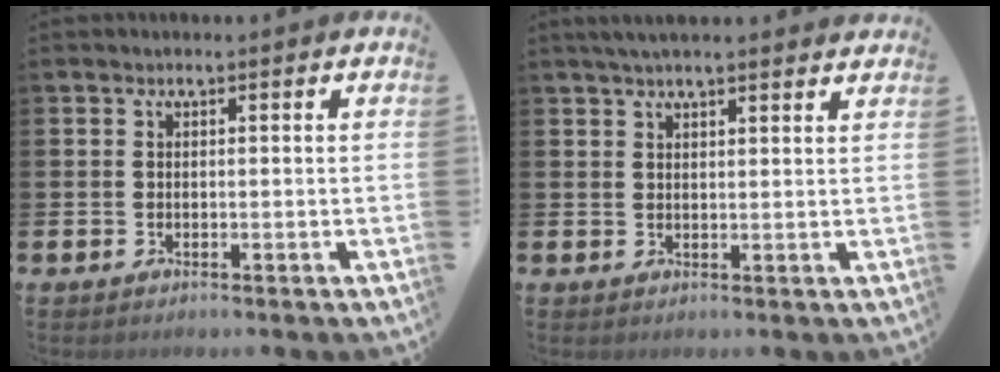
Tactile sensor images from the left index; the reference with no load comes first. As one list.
[{"total": 4.1, "force": [3.8, 0.2, 1.3], "torque": [-0.034, -0.008, 0.071]}]